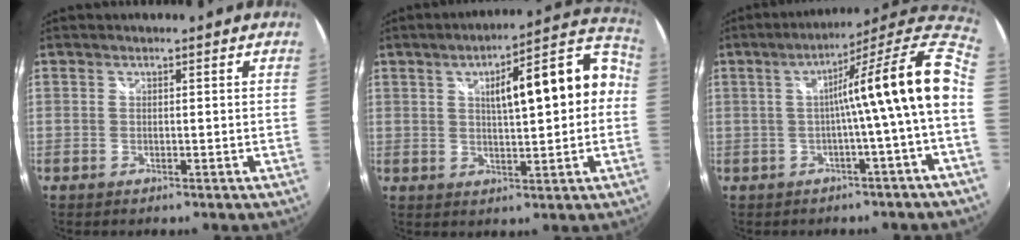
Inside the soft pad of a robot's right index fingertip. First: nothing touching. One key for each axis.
{"total": 14.2, "fx": 1.6, "fy": 3.8, "fz": 13.6, "tx": -0.190, "ty": 0.043, "tz": 0.035}
{"total": 14.6, "fx": 0.0, "fy": -1.4, "fz": 14.6, "tx": -0.193, "ty": 0.004, "tz": -0.004}